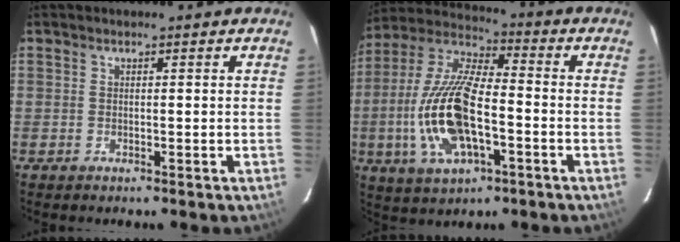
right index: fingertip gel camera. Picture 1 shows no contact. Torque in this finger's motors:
{"motor_torque": [2.14, 0.00, 0.56, 0.18]}